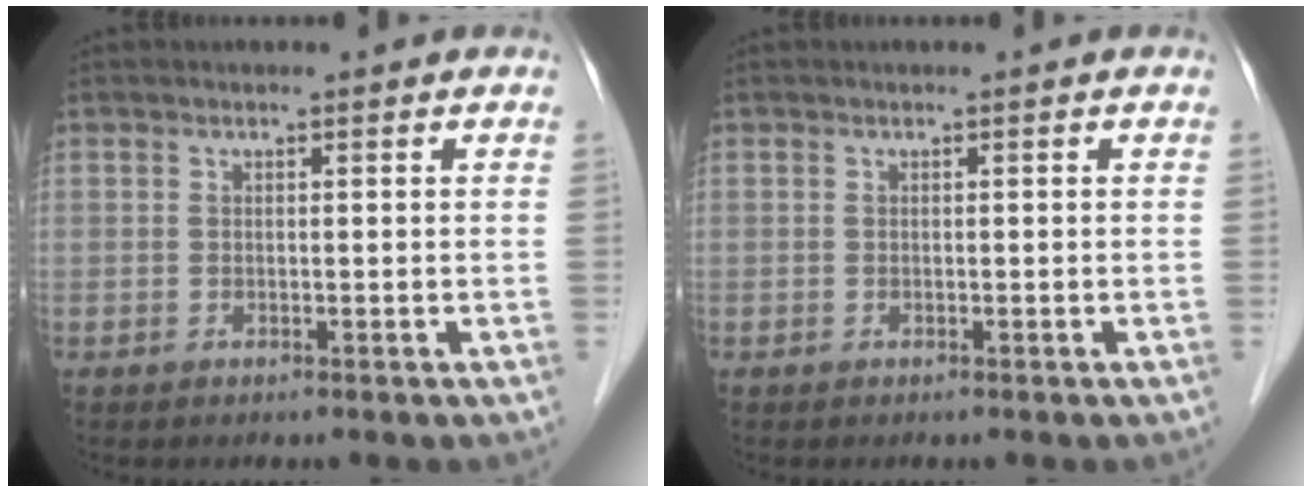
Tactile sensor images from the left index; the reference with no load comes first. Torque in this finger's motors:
{"motor_torque": [-0.01, 0.05, -0.02, 0.00]}